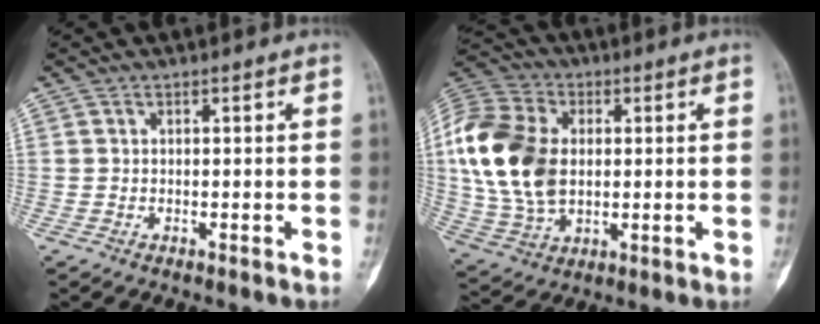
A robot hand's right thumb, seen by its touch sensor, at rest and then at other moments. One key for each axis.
{"total": 19.1, "fx": 1.6, "fy": 12.9, "fz": 13.9, "tx": -0.278, "ty": 0.006, "tz": 0.032}